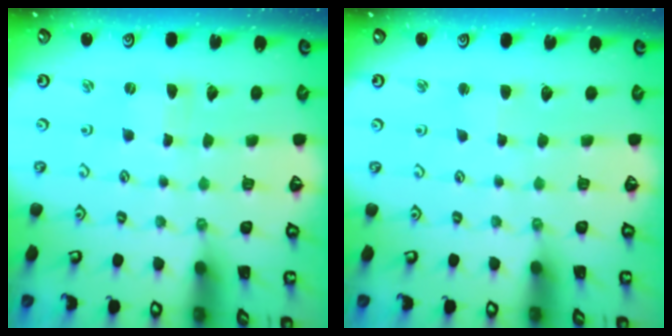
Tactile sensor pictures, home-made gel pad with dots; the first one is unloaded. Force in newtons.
{"total": 2.3, "press": 2.3, "slide": 0.2}